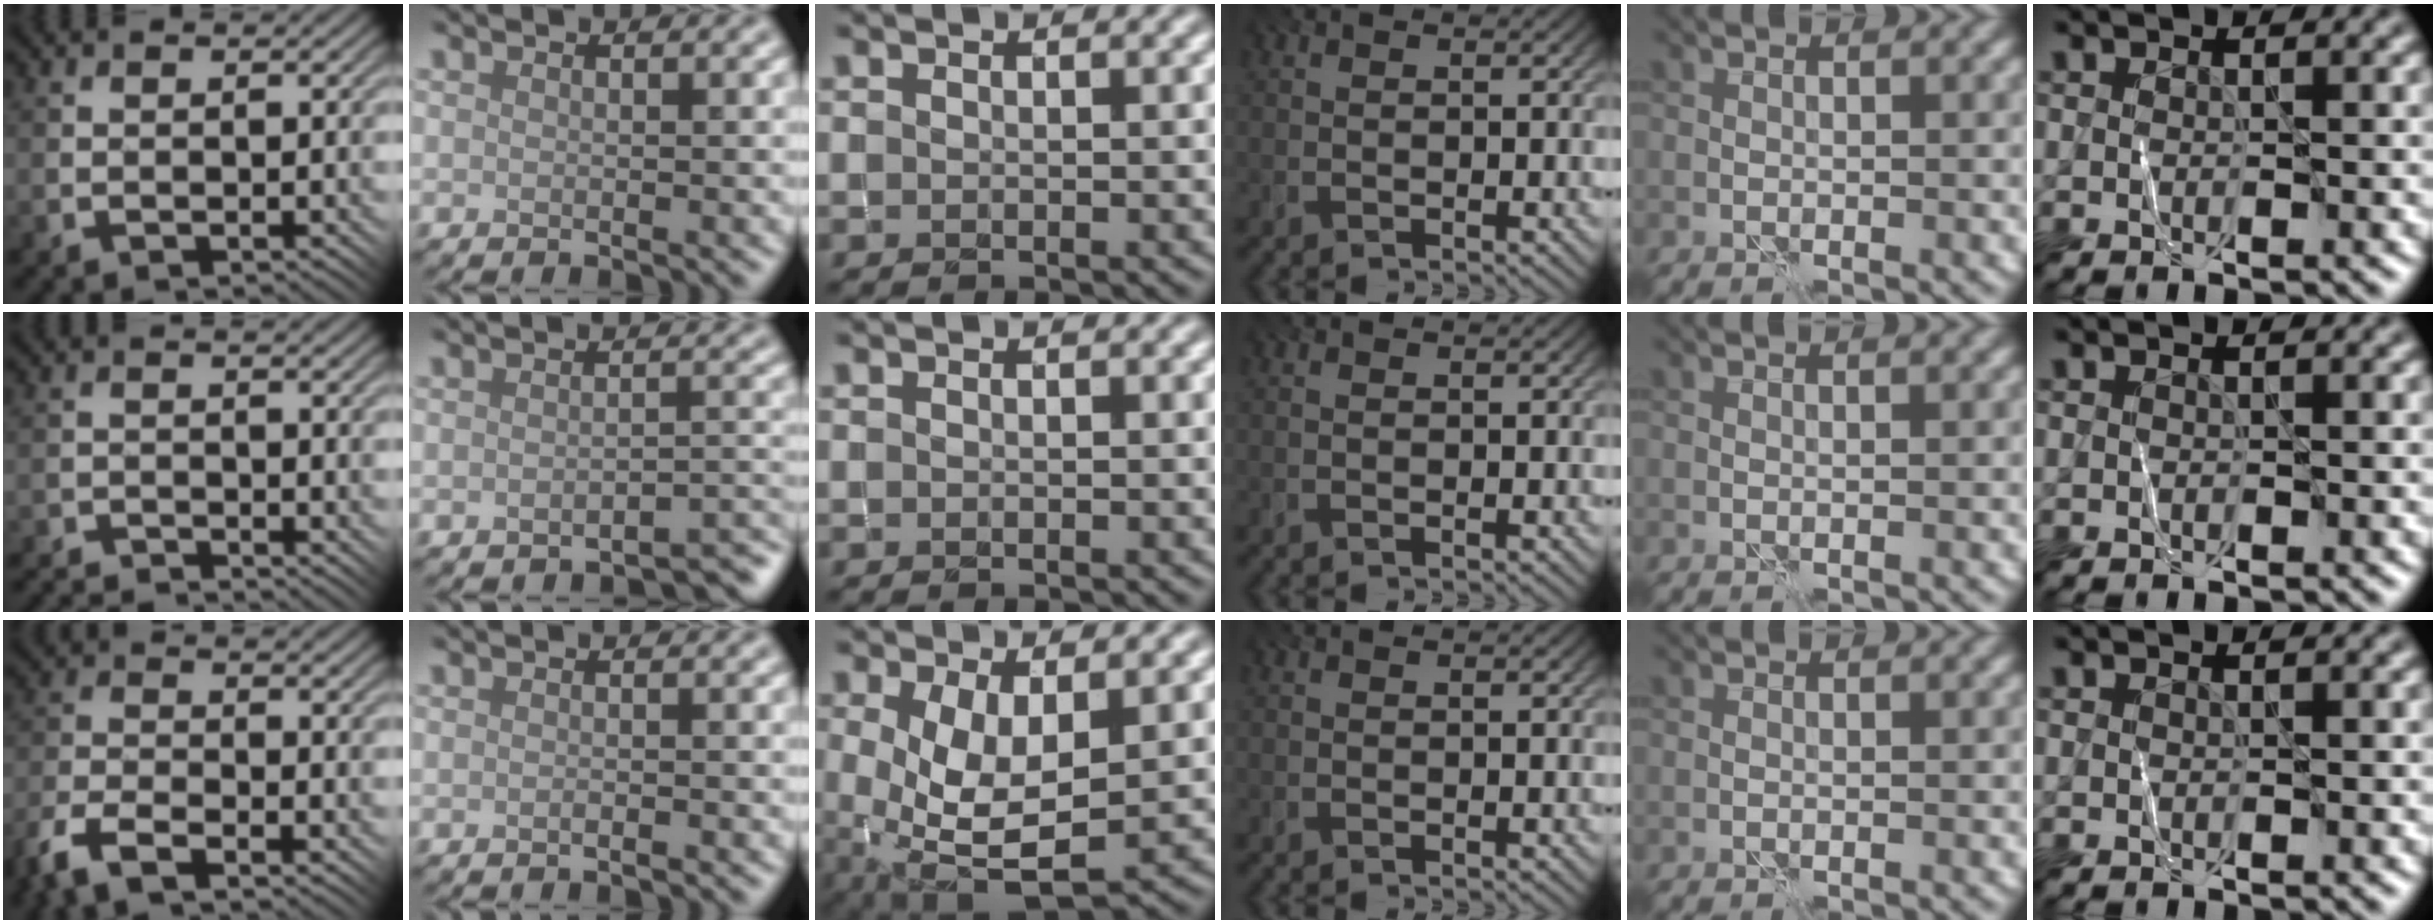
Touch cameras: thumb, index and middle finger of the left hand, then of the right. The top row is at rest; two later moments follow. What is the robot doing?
{"motion": "fold", "object": "shorts"}